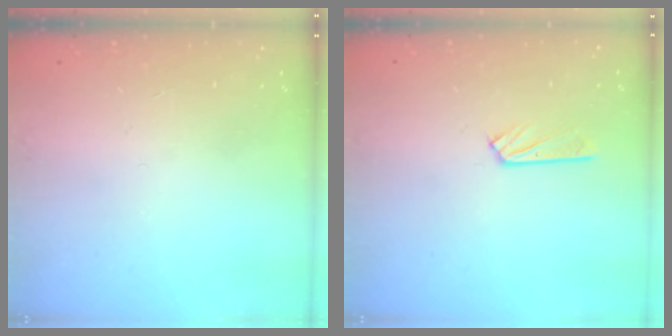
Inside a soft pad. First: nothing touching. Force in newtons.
{"total": 2.5, "press": 2.5, "slide": 0.3}